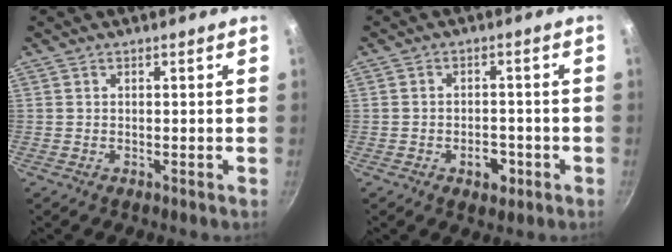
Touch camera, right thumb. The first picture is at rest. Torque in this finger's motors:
{"motor_torque": [-0.28, 0.02, -0.21, -0.05, 0.00]}